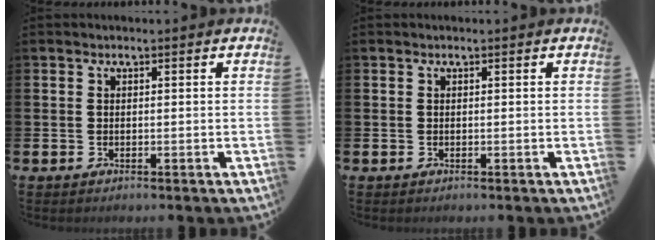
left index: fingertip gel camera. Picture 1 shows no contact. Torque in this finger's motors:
{"motor_torque": [0.00, 0.00, 0.00, 0.00]}